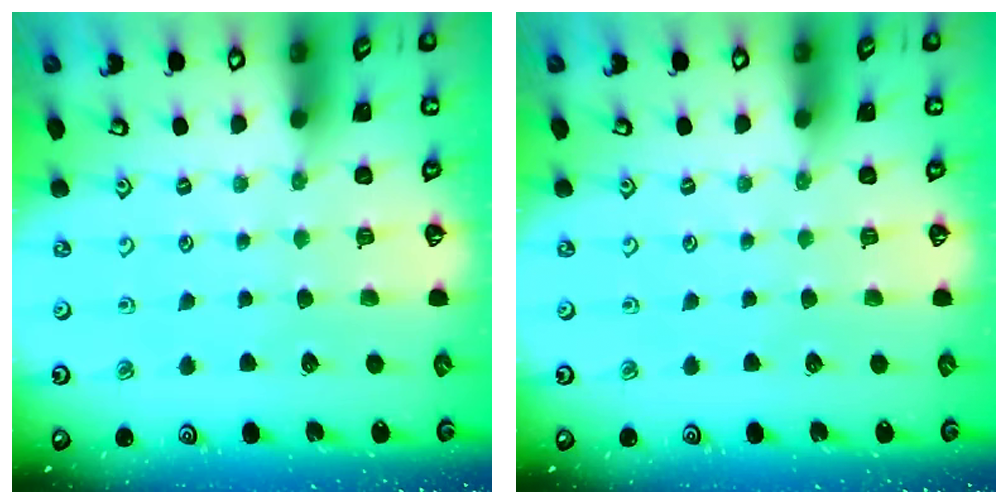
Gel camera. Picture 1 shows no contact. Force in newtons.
{"total": 0.0}